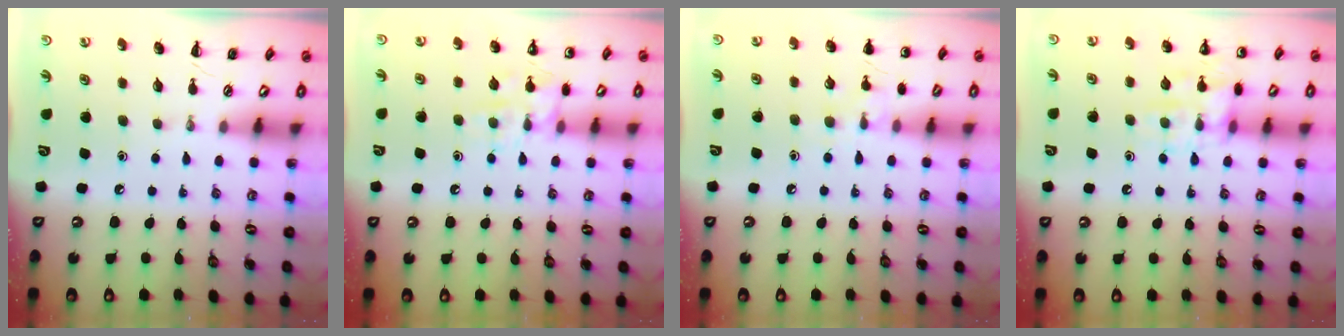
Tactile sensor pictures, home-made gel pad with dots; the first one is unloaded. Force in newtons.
{"total": 10.3, "press": 10.3, "slide": 0.9}
{"total": 8.3, "press": 8.0, "slide": 2.1}
{"total": 11.3, "press": 11.3, "slide": 0.5}